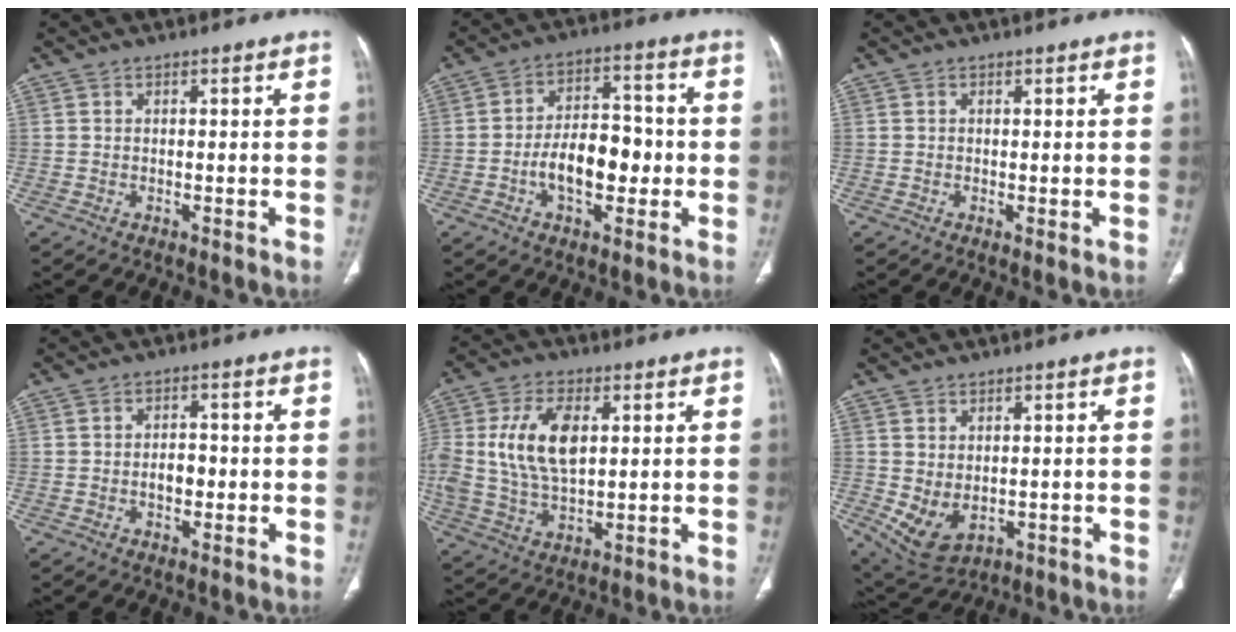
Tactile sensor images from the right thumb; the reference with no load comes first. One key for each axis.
{"total": 11.3, "fx": -2.4, "fy": 6.6, "fz": 8.9, "tx": -0.122, "ty": 0.032, "tz": -0.041}
{"total": 0.8, "fx": -0.1, "fy": 0.2, "fz": 0.8, "tx": -0.019, "ty": -0.005, "tz": -0.002}
{"total": 3.3, "fx": -0.6, "fy": 2.2, "fz": 2.4, "tx": -0.029, "ty": 0.010, "tz": -0.012}
{"total": 12.8, "fx": 2.5, "fy": 7.1, "fz": 10.4, "tx": -0.205, "ty": -0.001, "tz": 0.051}
{"total": 6.8, "fx": -0.5, "fy": 4.4, "fz": 5.1, "tx": -0.090, "ty": -0.006, "tz": 0.016}